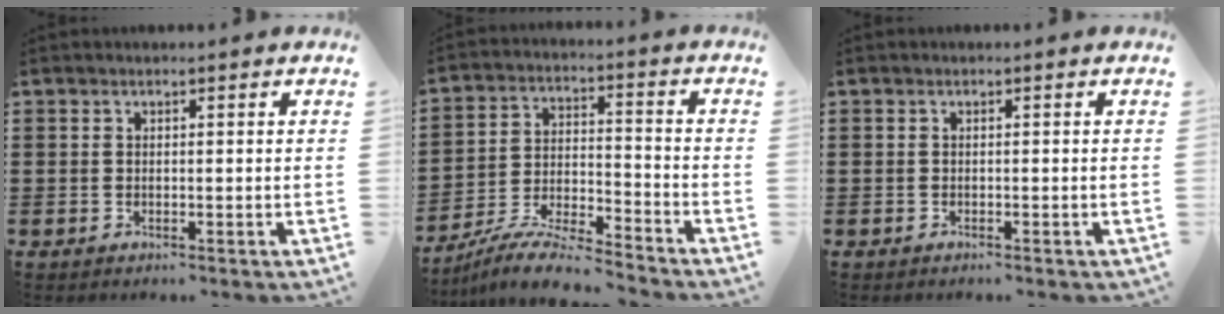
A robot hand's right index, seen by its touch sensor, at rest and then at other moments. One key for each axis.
{"total": 8.5, "fx": -8.1, "fy": 0.4, "fz": 2.8, "tx": -0.057, "ty": 0.011, "tz": -0.158}
{"total": 0.0}